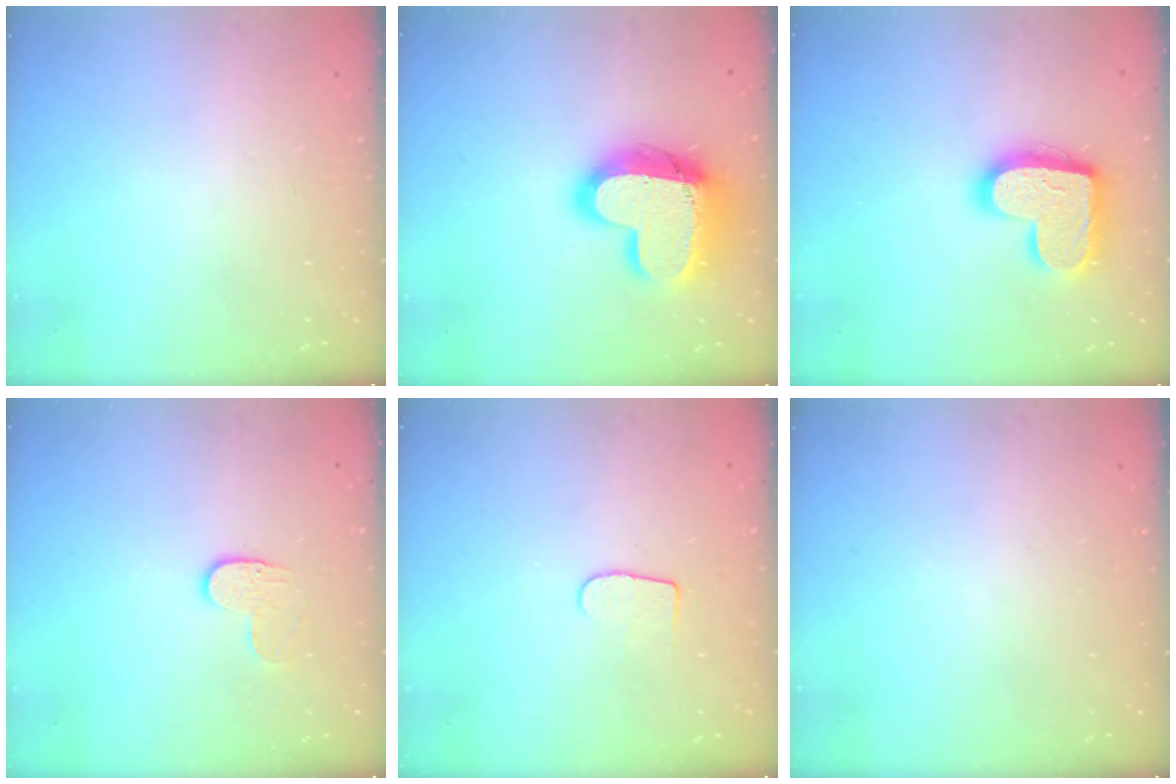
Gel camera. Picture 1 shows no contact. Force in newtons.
{"total": 18.9, "press": 18.8, "slide": 1.5}
{"total": 17.3, "press": 17.3, "slide": 1.1}
{"total": 4.1, "press": 4.1, "slide": 0.3}
{"total": 5.8, "press": 5.8, "slide": 0.5}
{"total": 0.0}